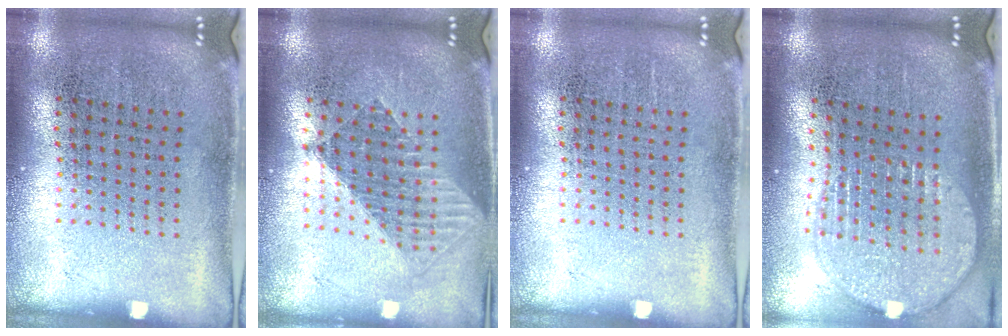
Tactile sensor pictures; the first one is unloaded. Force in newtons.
{"total": 1.5, "press": 1.3, "slide": 0.8}
{"total": 0.0}
{"total": 1.9, "press": 1.6, "slide": 1.1}